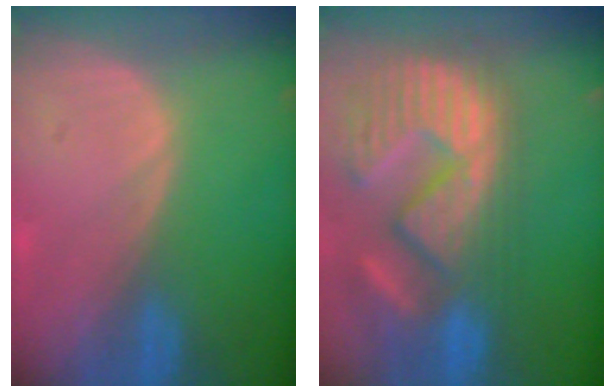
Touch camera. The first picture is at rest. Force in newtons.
{"total": 14.7, "press": 12.4, "slide": 8.0}